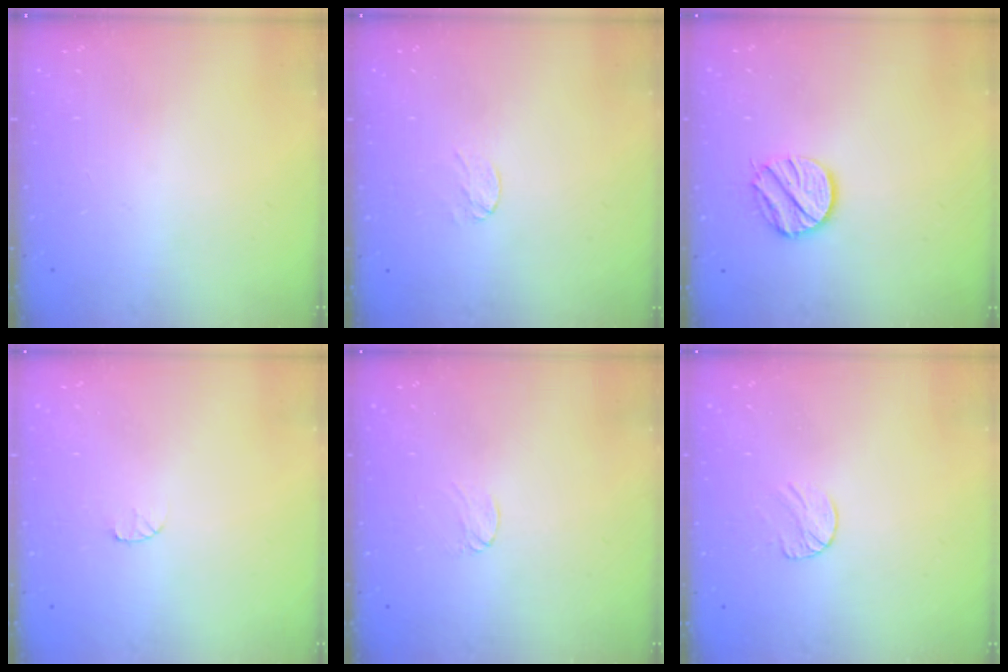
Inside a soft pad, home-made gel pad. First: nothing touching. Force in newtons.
{"total": 3.0, "press": 3.0, "slide": 0.2}
{"total": 11.2, "press": 11.2, "slide": 1.0}
{"total": 3.8, "press": 3.8, "slide": 0.4}
{"total": 2.9, "press": 2.9, "slide": 0.3}
{"total": 5.8, "press": 5.8, "slide": 0.6}